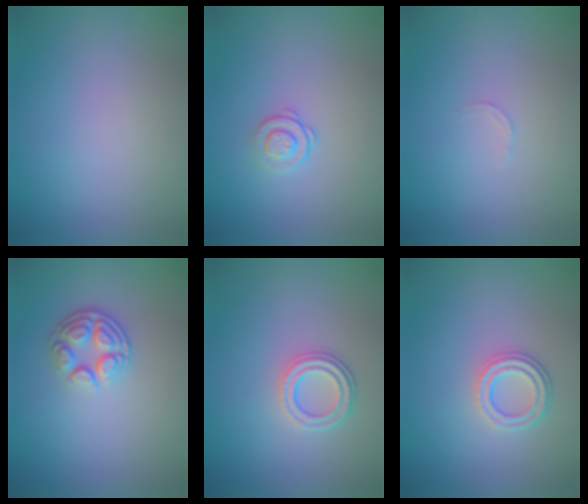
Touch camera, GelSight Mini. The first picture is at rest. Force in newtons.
{"total": 1.4, "press": 0.9, "slide": 1.0}
{"total": 0.7, "press": 0.6, "slide": 0.3}
{"total": 3.6, "press": 2.6, "slide": 2.4}
{"total": 2.8, "press": 2.3, "slide": 1.6}
{"total": 2.8, "press": 2.3, "slide": 1.6}